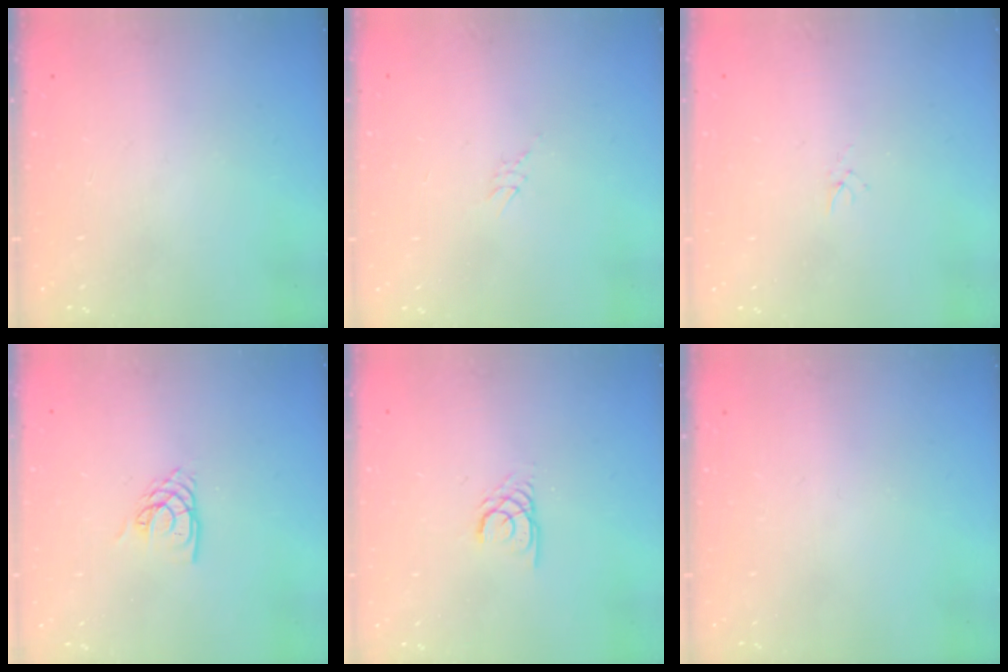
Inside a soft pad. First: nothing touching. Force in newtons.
{"total": 2.6, "press": 2.6, "slide": 0.2}
{"total": 1.0, "press": 1.0, "slide": 0.3}
{"total": 4.5, "press": 4.5, "slide": 0.4}
{"total": 2.2, "press": 2.2, "slide": 0.1}
{"total": 0.0}